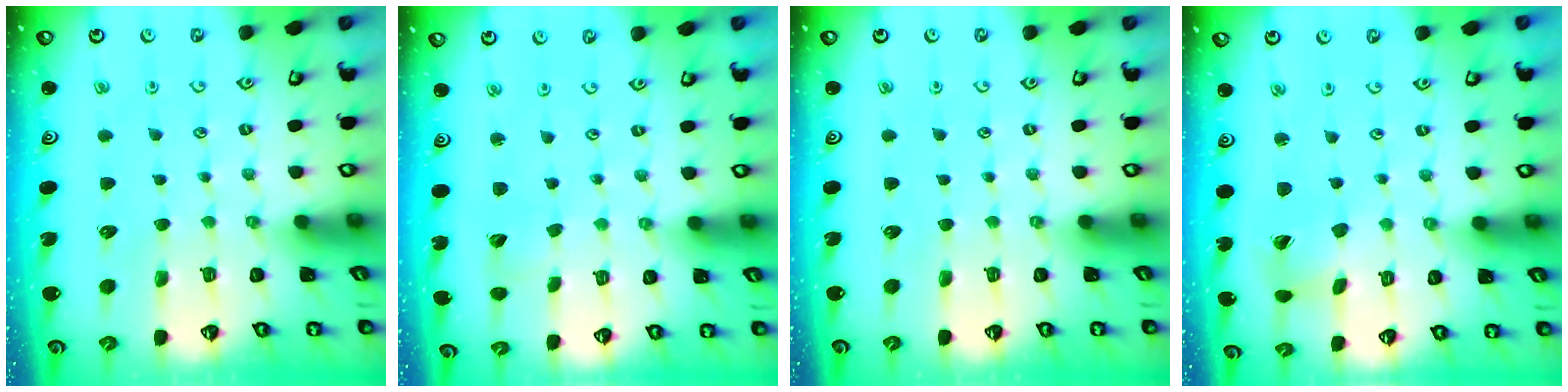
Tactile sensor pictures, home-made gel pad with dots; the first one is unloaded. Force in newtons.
{"total": 2.5, "press": 2.5, "slide": 0.4}
{"total": 0.0}
{"total": 2.4, "press": 2.4, "slide": 0.3}